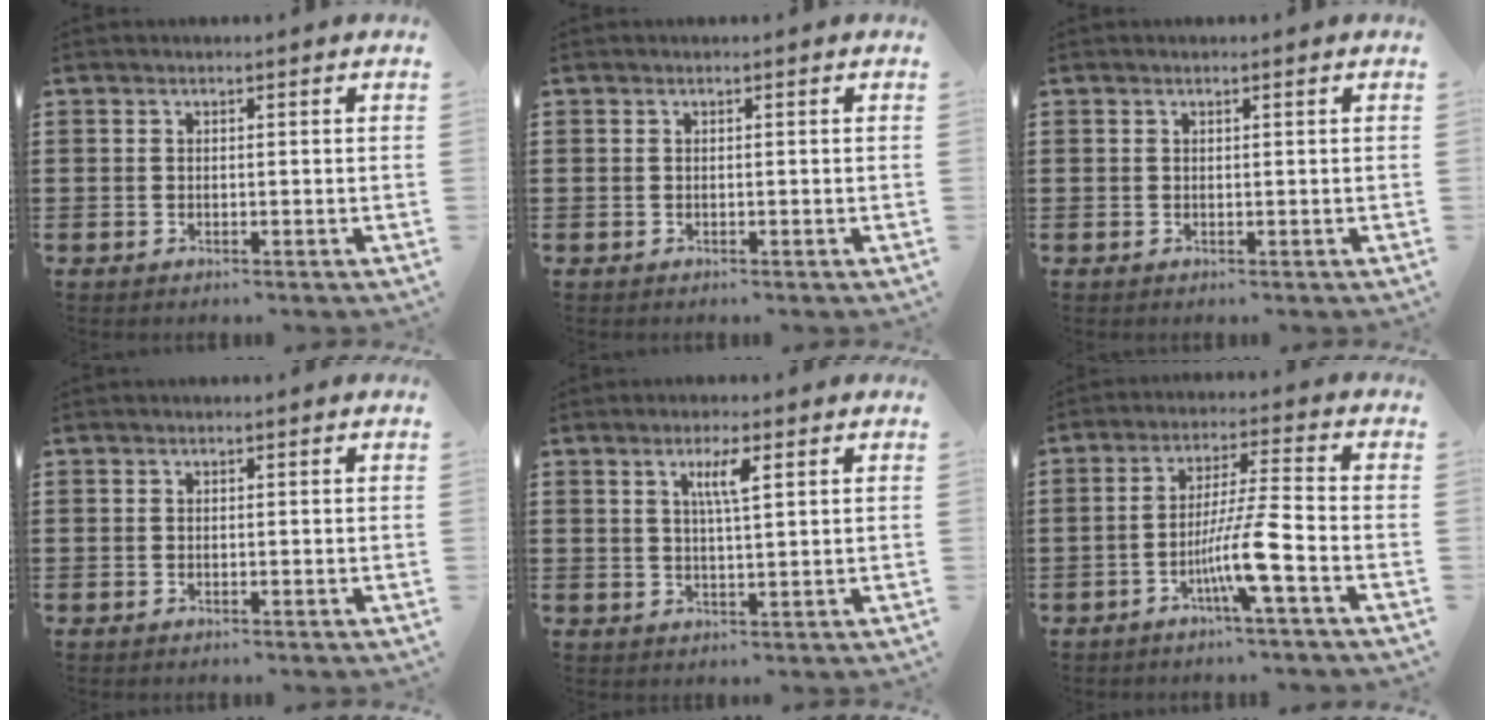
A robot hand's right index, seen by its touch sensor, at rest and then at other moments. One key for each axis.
{"total": 0.0}
{"total": 0.0}
{"total": 0.0}
{"total": 3.9, "fx": 1.6, "fy": 0.5, "fz": 3.5, "tx": -0.075, "ty": 0.004, "tz": 0.023}
{"total": 8.7, "fx": -3.8, "fy": -0.2, "fz": 7.9, "tx": -0.151, "ty": -0.009, "tz": -0.074}